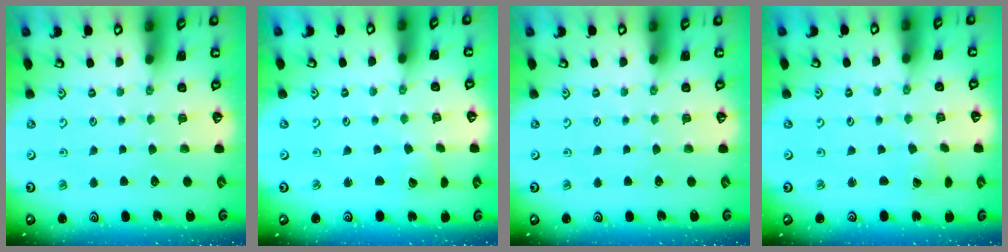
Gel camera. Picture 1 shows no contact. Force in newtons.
{"total": 1.9, "press": 1.9, "slide": 0.1}
{"total": 0.0}
{"total": 1.3, "press": 1.3, "slide": 0.1}